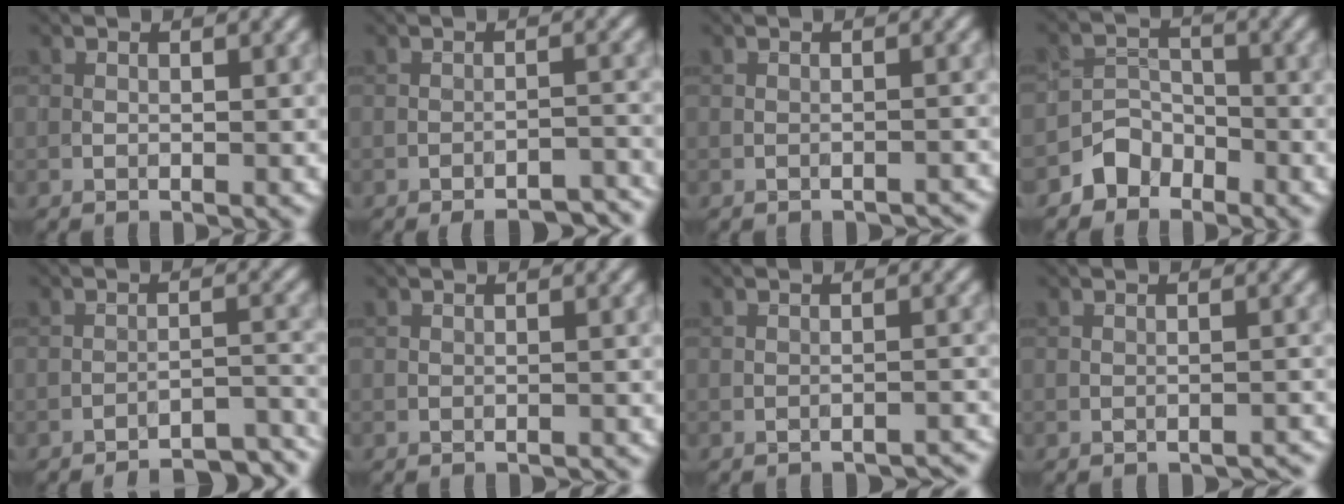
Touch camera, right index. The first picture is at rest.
{"total": 5.5, "force": [-5.0, 1.5, 1.7], "torque": [-0.015, 0.012, -0.056]}
{"total": 1.3, "force": [-1.3, 0.2, 0.1], "torque": [0.006, 0.005, -0.018]}
{"total": 2.6, "force": [-1.9, 1.7, 0.2], "torque": [0.009, 0.012, -0.040]}
{"total": 9.1, "force": [-8.6, 2.0, 2.2], "torque": [-0.009, 0.014, -0.100]}
{"total": 0.7, "force": [-0.7, 0.2, 0.0], "torque": [0.004, 0.003, -0.013]}
{"total": 2.0, "force": [-2.0, 0.3, 0.3], "torque": [0.009, 0.010, -0.026]}
{"total": 1.2, "force": [-1.1, 0.3, 0.2], "torque": [0.002, 0.005, -0.016]}